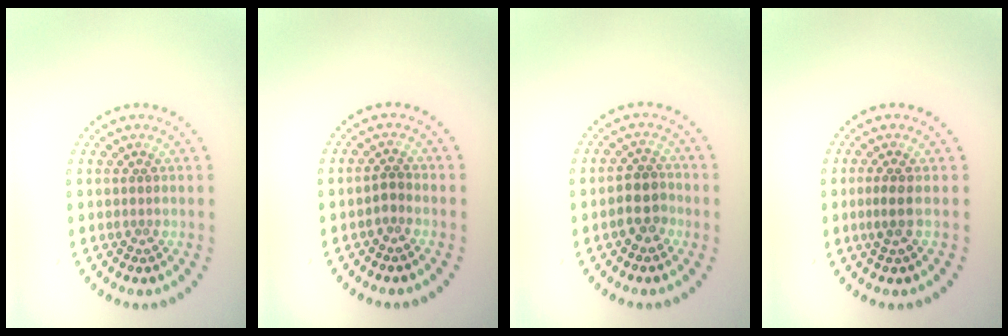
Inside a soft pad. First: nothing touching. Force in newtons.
{"total": 0.8, "press": 0.7, "slide": 0.4}
{"total": 2.6, "press": 2.4, "slide": 0.9}
{"total": 1.5, "press": 1.1, "slide": 0.9}